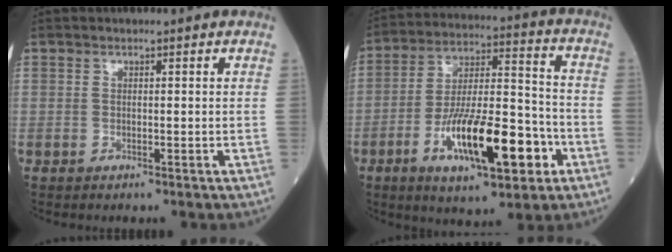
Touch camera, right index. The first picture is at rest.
{"total": 17.5, "force": [-6.8, 4.7, 15.5], "torque": [-0.275, 0.004, -0.102]}